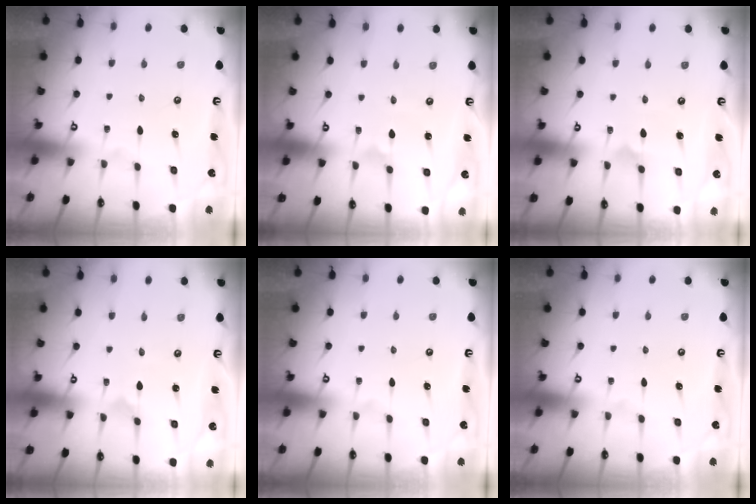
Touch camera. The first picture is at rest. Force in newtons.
{"total": 1.1, "press": 1.0, "slide": 0.4}
{"total": 4.9, "press": 4.9, "slide": 0.4}
{"total": 0.0}
{"total": 0.0}
{"total": 0.0}